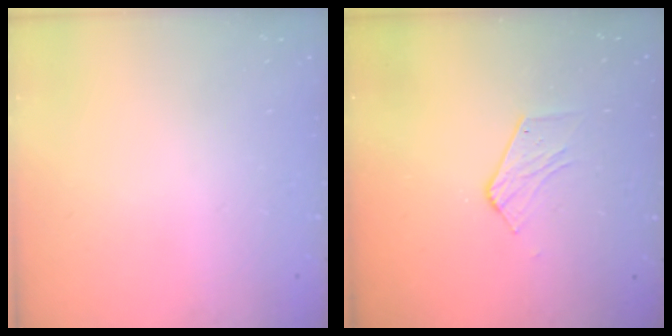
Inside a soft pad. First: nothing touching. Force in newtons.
{"total": 4.0, "press": 4.0, "slide": 0.3}